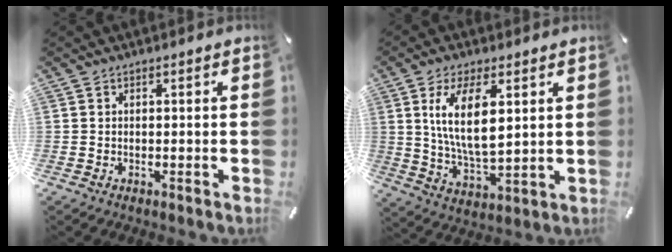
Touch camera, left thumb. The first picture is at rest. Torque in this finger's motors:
{"motor_torque": [2.51, 2.19, 1.69, -0.73, 0.29]}